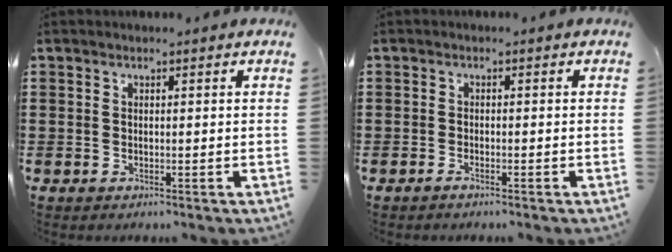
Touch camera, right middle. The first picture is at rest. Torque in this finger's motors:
{"motor_torque": [0.88, 1.08, -0.03, -0.01]}